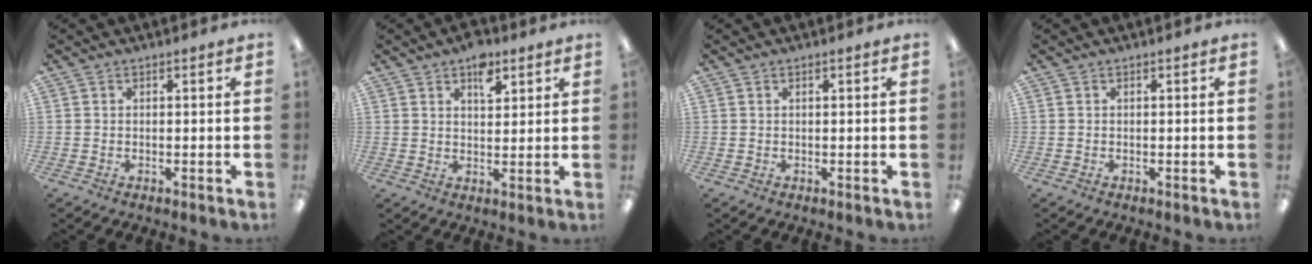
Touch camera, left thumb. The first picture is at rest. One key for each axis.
{"total": 6.4, "fx": 4.0, "fy": 3.5, "fz": 3.6, "tx": -0.032, "ty": -0.018, "tz": 0.064}
{"total": 0.0}
{"total": 0.0}